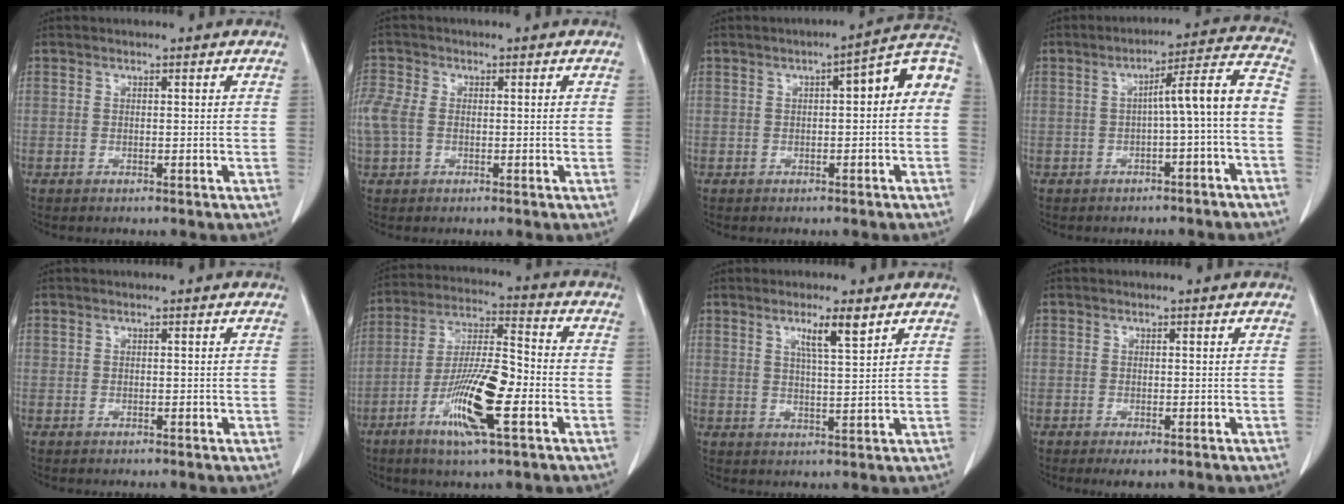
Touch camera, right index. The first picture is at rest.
{"total": 5.9, "force": [-0.3, 4.2, 4.1], "torque": [-0.132, 0.019, -0.005]}
{"total": 7.5, "force": [0.9, 1.9, 7.3], "torque": [-0.095, 0.038, 0.005]}
{"total": 8.5, "force": [-2.0, 0.1, 8.2], "torque": [-0.109, 0.031, -0.028]}
{"total": 0.0}
{"total": 13.7, "force": [-5.0, 1.9, 12.6], "torque": [-0.242, -0.009, -0.091]}
{"total": 4.9, "force": [2.9, 0.1, 3.9], "torque": [-0.068, -0.002, 0.050]}
{"total": 1.3, "force": [-0.6, 0.7, 1.0], "torque": [-0.013, -0.002, -0.005]}